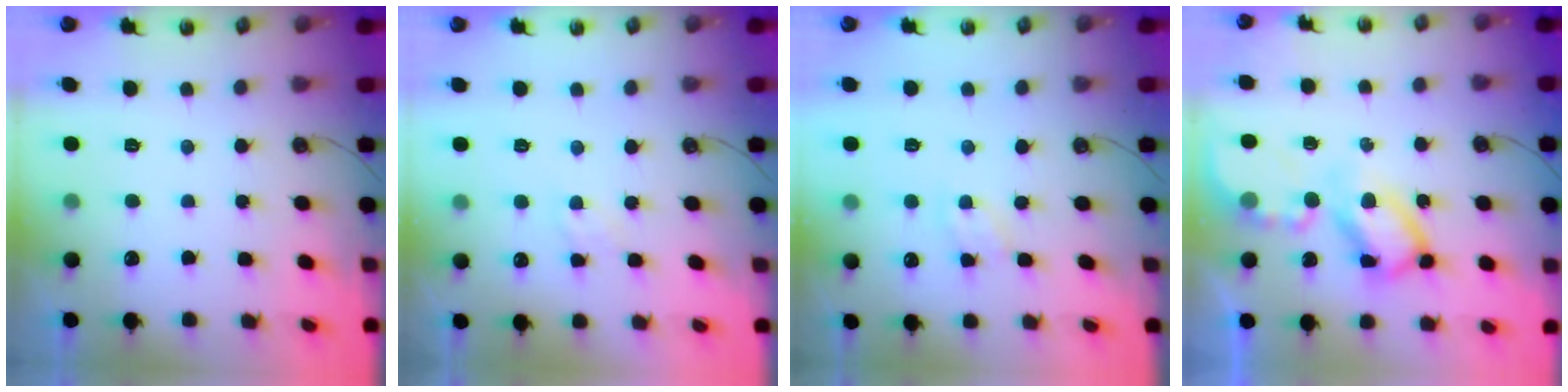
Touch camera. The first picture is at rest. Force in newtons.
{"total": 4.8, "press": 4.7, "slide": 0.7}
{"total": 2.0, "press": 2.0, "slide": 0.3}
{"total": 13.7, "press": 13.6, "slide": 1.5}